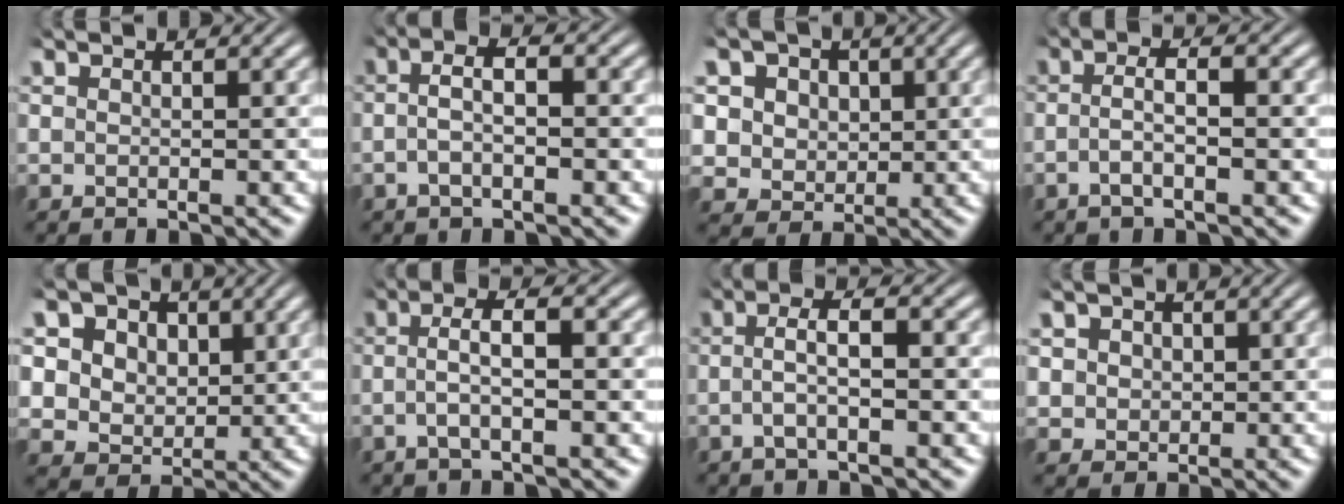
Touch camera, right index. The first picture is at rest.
{"total": 3.3, "force": [-0.6, 1.3, 3.0], "torque": [-0.056, 0.001, -0.015]}
{"total": 10.2, "force": [0.9, 9.4, 3.8], "torque": [-0.111, -0.034, 0.016]}
{"total": 2.8, "force": [-1.1, 0.5, 2.5], "torque": [-0.049, -0.003, -0.022]}
{"total": 12.6, "force": [1.2, 11.5, 4.9], "torque": [-0.145, -0.040, 0.018]}
{"total": 3.3, "force": [-0.7, 0.8, 3.1], "torque": [-0.058, 0.003, -0.017]}
{"total": 3.2, "force": [-0.8, 0.9, 3.0], "torque": [-0.057, 0.001, -0.019]}
{"total": 3.6, "force": [0.9, 3.2, 1.4], "torque": [-0.036, -0.010, 0.023]}